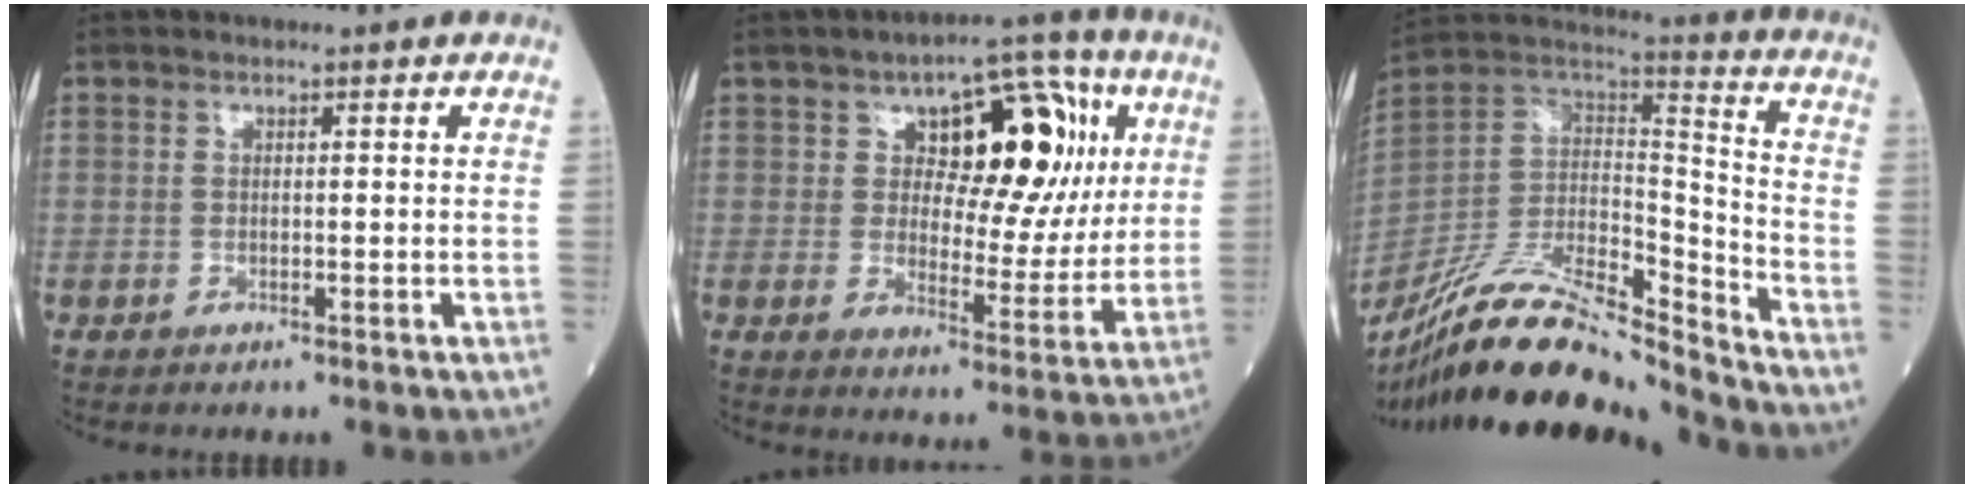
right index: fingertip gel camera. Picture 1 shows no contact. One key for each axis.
{"total": 15.3, "fx": 4.9, "fy": 7.3, "fz": 12.5, "tx": -0.154, "ty": 0.037, "tz": 0.074}
{"total": 21.3, "fx": -18.5, "fy": 2.7, "fz": 10.1, "tx": -0.216, "ty": 0.015, "tz": -0.340}